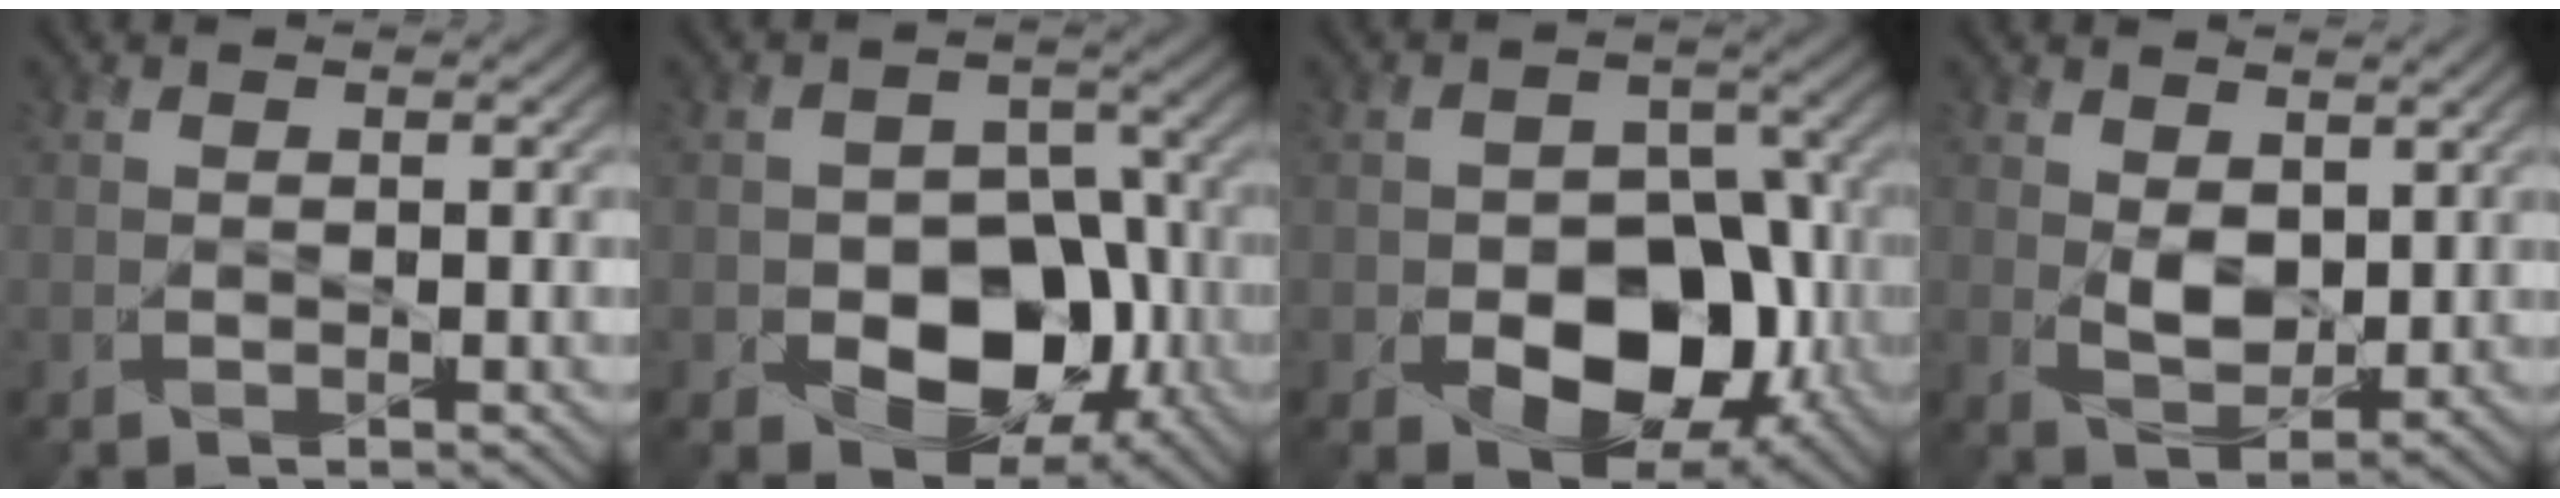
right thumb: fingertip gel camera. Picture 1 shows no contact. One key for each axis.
{"total": 10.7, "fx": -3.8, "fy": 7.4, "fz": 6.7, "tx": -0.095, "ty": -0.011, "tz": -0.067}
{"total": 11.6, "fx": -3.8, "fy": 7.8, "fz": 7.7, "tx": -0.110, "ty": -0.013, "tz": -0.061}
{"total": 4.5, "fx": 1.7, "fy": 2.8, "fz": 3.1, "tx": -0.068, "ty": -0.008, "tz": 0.034}